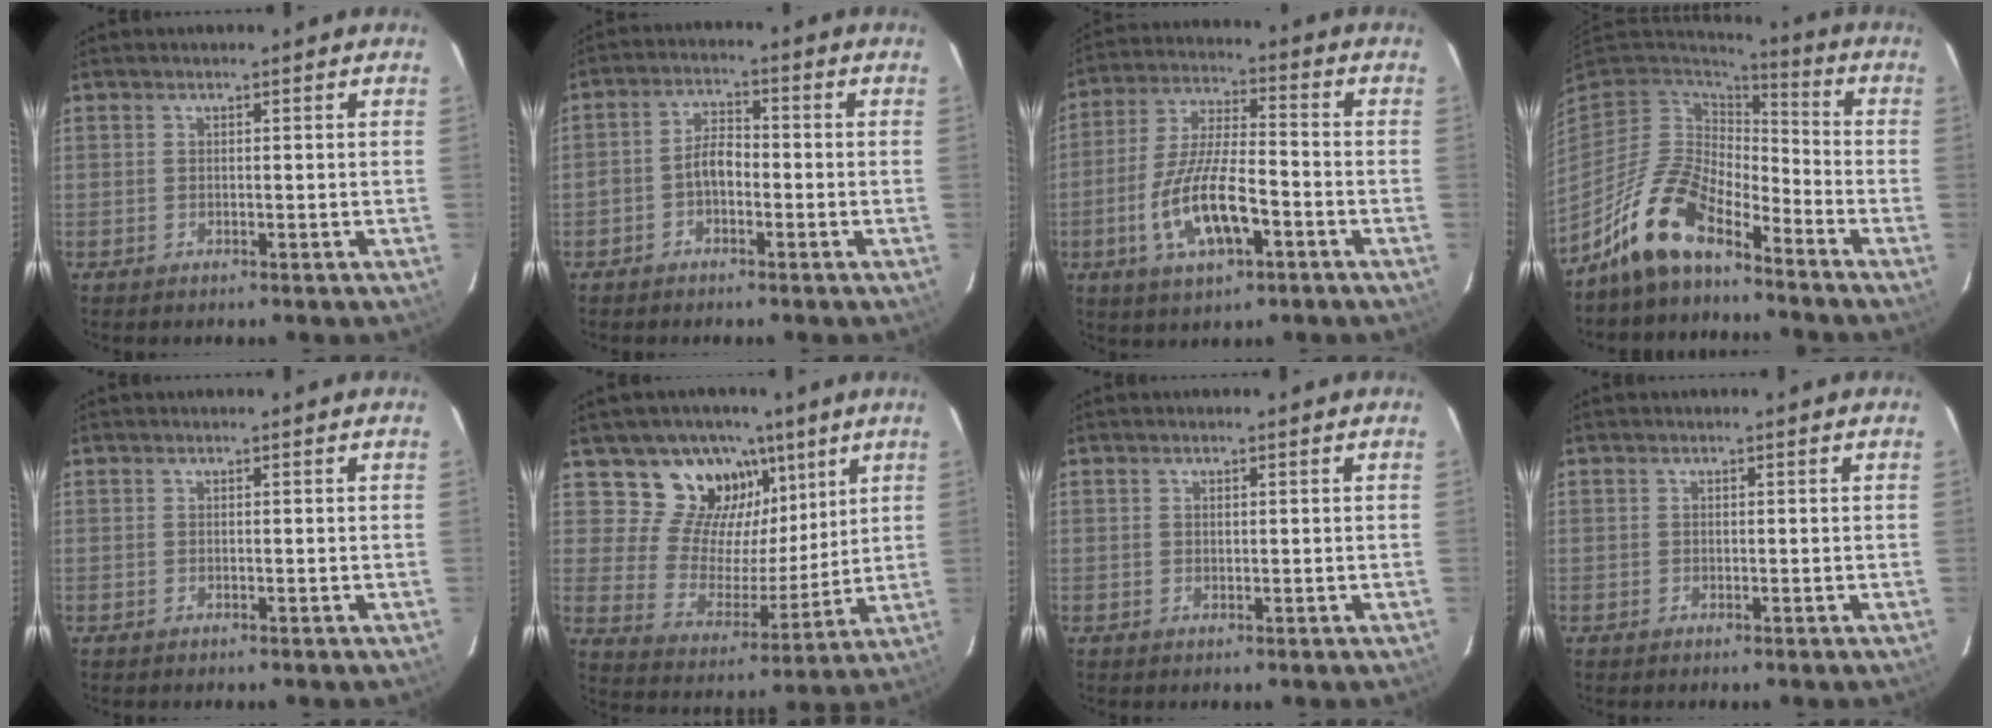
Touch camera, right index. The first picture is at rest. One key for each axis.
{"total": 4.1, "fx": -1.7, "fy": 2.3, "fz": 2.9, "tx": -0.059, "ty": 0.015, "tz": -0.034}
{"total": 13.5, "fx": -5.1, "fy": 4.5, "fz": 11.6, "tx": -0.242, "ty": -0.010, "tz": -0.090}
{"total": 13.0, "fx": -9.6, "fy": 5.0, "fz": 7.2, "tx": -0.147, "ty": 0.007, "tz": -0.187}
{"total": 0.0}
{"total": 14.8, "fx": 9.2, "fy": 10.2, "fz": 5.4, "tx": -0.101, "ty": -0.003, "tz": 0.169}
{"total": 0.6, "fx": 0.3, "fy": 0.5, "fz": 0.2, "tx": -0.004, "ty": 0.002, "tz": 0.006}
{"total": 0.0}